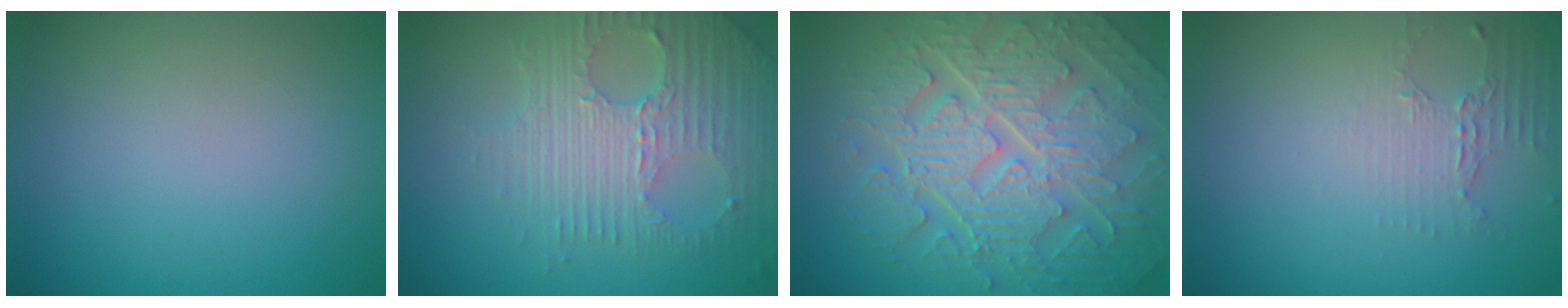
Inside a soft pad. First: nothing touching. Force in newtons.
{"total": 6.8, "press": 4.6, "slide": 5.0}
{"total": 10.3, "press": 6.9, "slide": 7.7}
{"total": 2.2, "press": 1.6, "slide": 1.5}